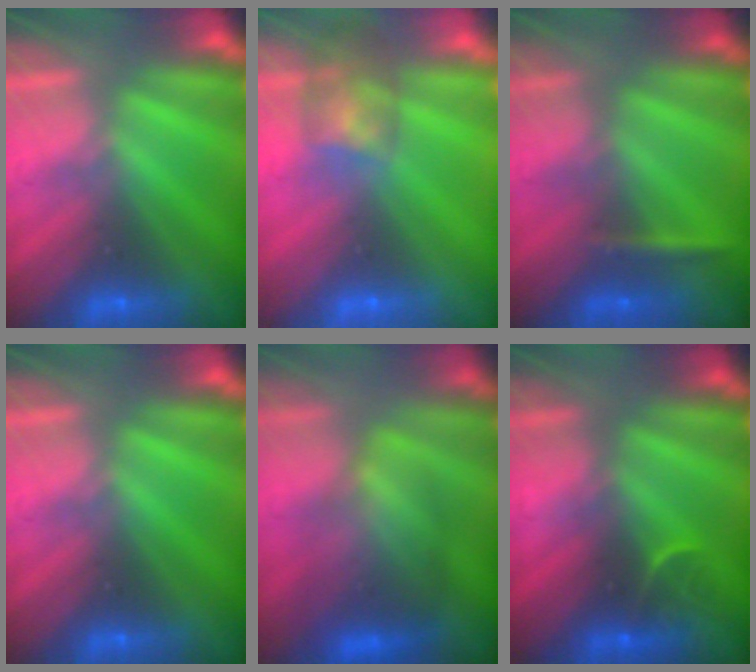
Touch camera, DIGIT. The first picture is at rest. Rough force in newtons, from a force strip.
{"total": 7.2}
{"total": 2.3}
{"total": 0.0}
{"total": 3.4}
{"total": 2.8}